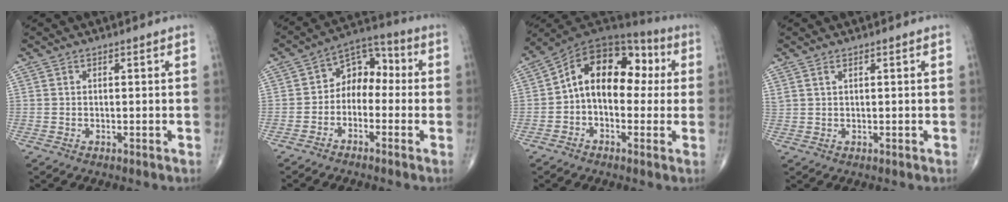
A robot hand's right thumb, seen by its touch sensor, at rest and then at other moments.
{"total": 8.2, "force": [-1.3, 6.0, 5.5], "torque": [-0.052, 0.044, -0.042]}
{"total": 15.5, "force": [1.3, 10.1, 11.7], "torque": [-0.141, 0.052, 0.006]}
{"total": 1.1, "force": [0.8, 0.4, 0.7], "torque": [-0.017, 0.007, 0.021]}